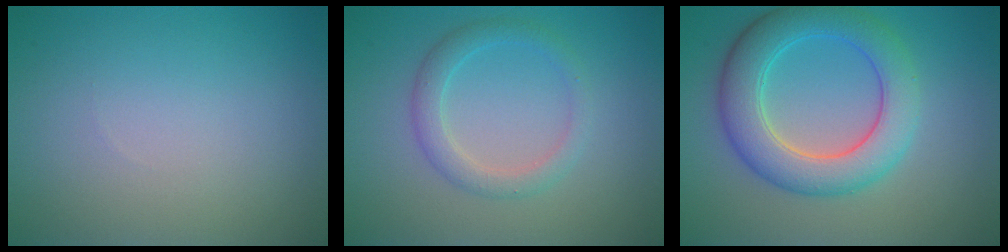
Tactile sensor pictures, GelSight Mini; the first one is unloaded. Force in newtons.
{"total": 2.4, "press": 2.4, "slide": 0.1}
{"total": 6.4, "press": 6.4, "slide": 0.2}